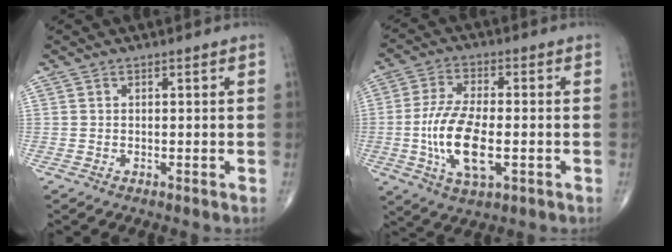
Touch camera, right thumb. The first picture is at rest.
{"total": 13.0, "force": [-2.4, 5.6, 11.4], "torque": [-0.228, 0.003, -0.042]}